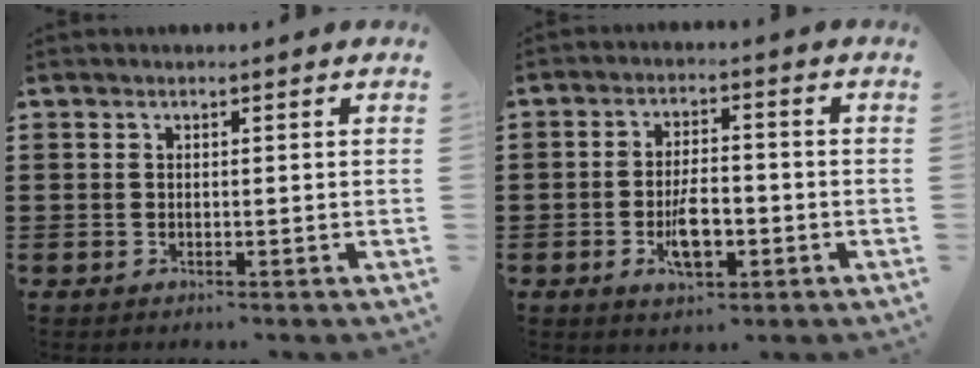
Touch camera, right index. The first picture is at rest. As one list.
[{"total": 5.8, "force": [-1.8, 2.6, 4.9], "torque": [-0.092, 0.007, -0.033]}]